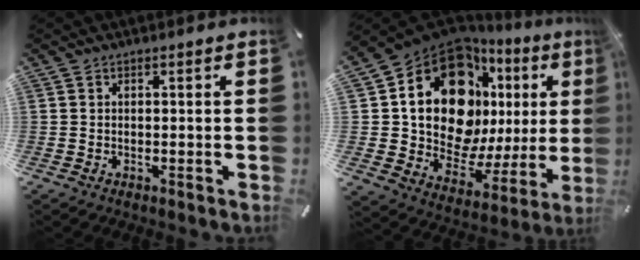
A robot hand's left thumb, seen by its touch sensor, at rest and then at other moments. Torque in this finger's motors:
{"motor_torque": [2.20, 2.80, 1.63, -1.14, 0.65]}